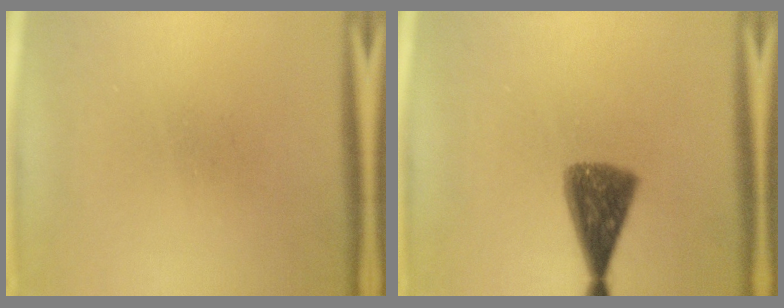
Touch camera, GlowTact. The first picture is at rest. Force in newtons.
{"total": 8.3}